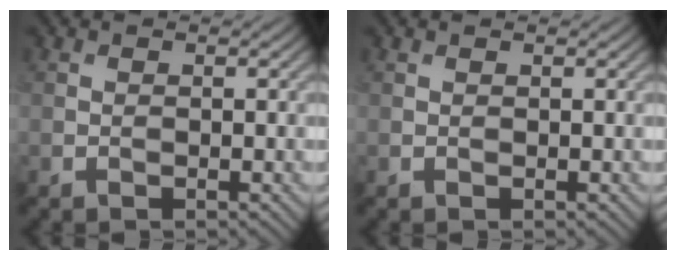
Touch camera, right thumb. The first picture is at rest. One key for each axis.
{"total": 0.0}